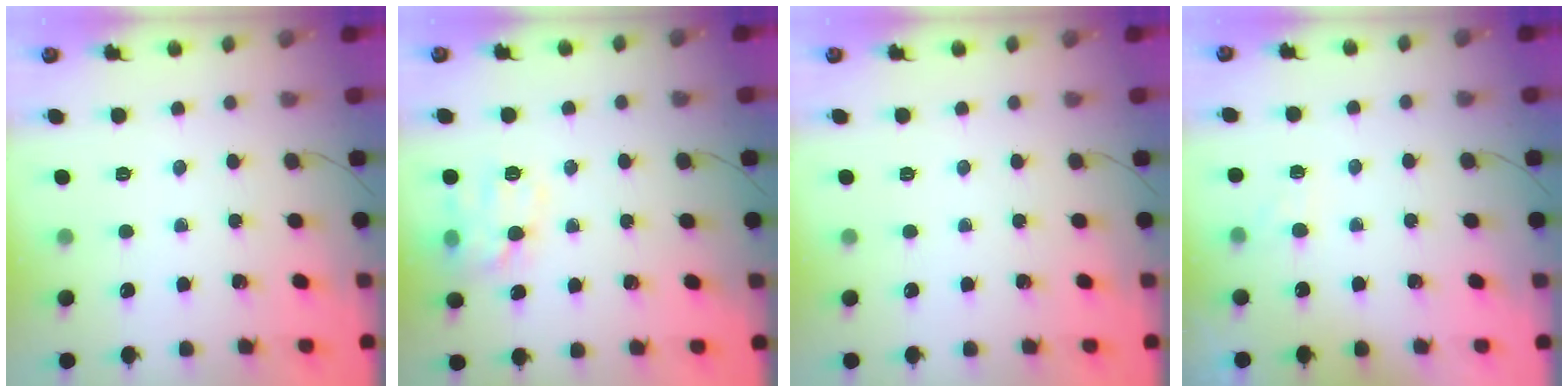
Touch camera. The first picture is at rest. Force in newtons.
{"total": 11.9, "press": 11.9, "slide": 0.4}
{"total": 0.0}
{"total": 4.9, "press": 4.6, "slide": 1.5}